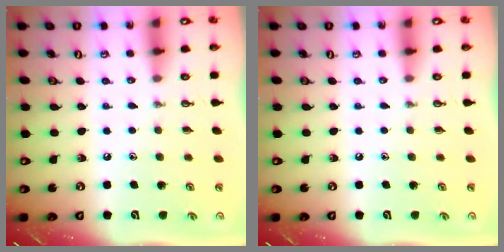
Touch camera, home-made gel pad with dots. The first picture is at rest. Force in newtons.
{"total": 0.0}